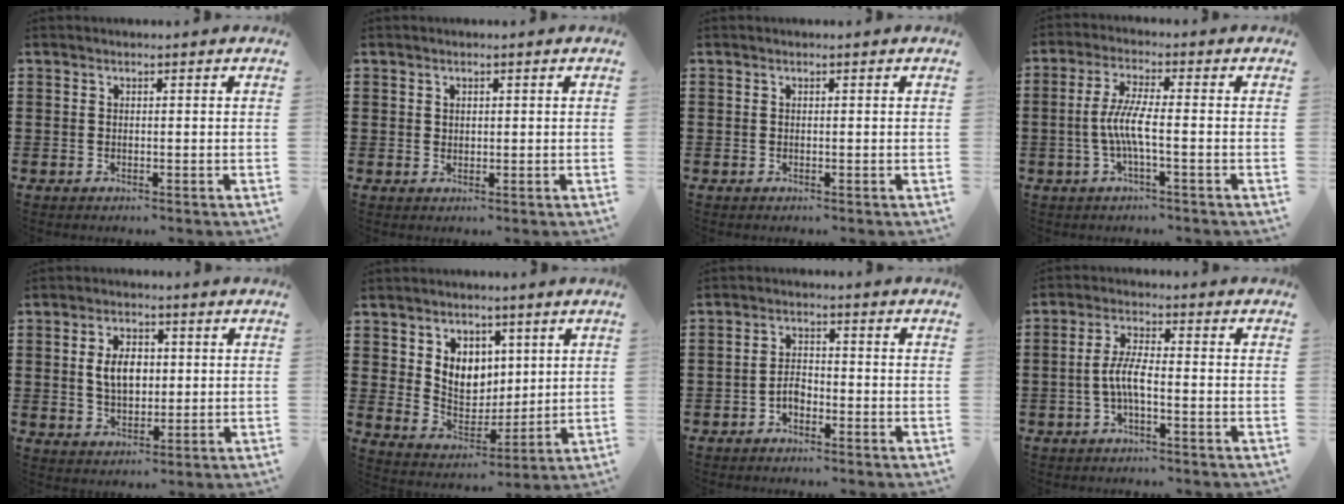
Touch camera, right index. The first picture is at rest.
{"total": 0.9, "force": [0.5, 0.7, 0.2], "torque": [-0.006, 0.003, 0.011]}
{"total": 0.0}
{"total": 5.6, "force": [-1.4, 0.6, 5.4], "torque": [-0.125, -0.011, -0.036]}
{"total": 5.4, "force": [0.6, 3.3, 4.3], "torque": [-0.082, 0.003, 0.002]}
{"total": 6.5, "force": [2.8, 5.4, 2.1], "torque": [-0.045, -0.006, 0.049]}
{"total": 2.6, "force": [-1.5, 1.4, 1.6], "torque": [-0.034, 0.003, -0.031]}
{"total": 4.8, "force": [-1.5, 1.1, 4.4], "torque": [-0.106, -0.004, -0.036]}